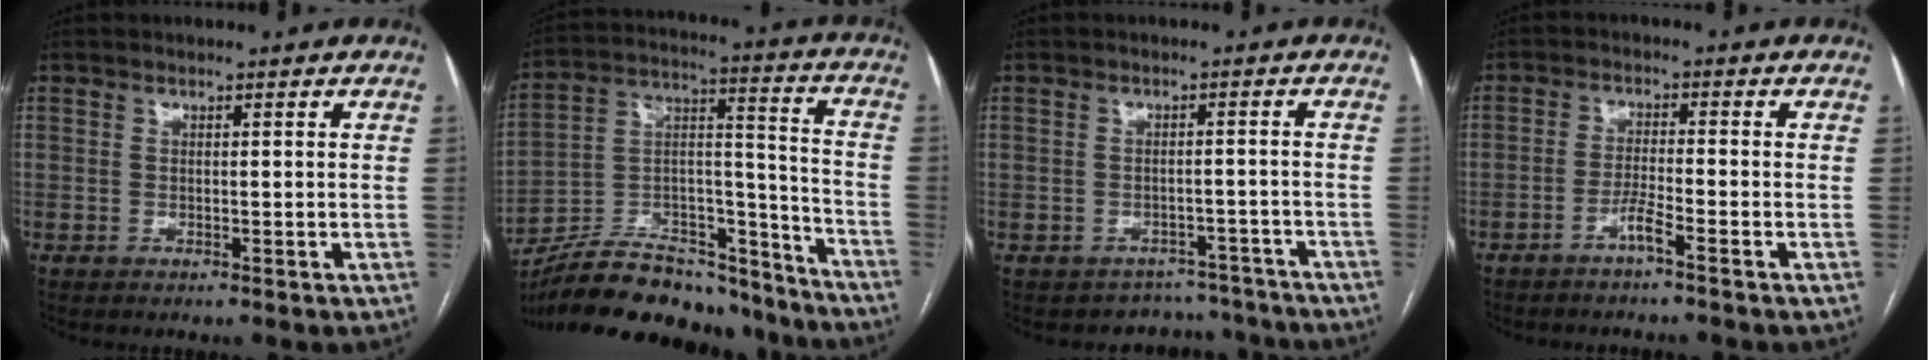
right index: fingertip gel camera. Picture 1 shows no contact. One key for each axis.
{"total": 25.3, "fx": -22.3, "fy": 7.9, "fz": 9.1, "tx": -0.152, "ty": 0.025, "tz": -0.346}
{"total": 7.4, "fx": -6.3, "fy": 3.5, "fz": -1.2, "tx": 0.032, "ty": 0.039, "tz": -0.066}
{"total": 2.9, "fx": -2.0, "fy": -0.5, "fz": 2.0, "tx": -0.043, "ty": 0.000, "tz": -0.040}